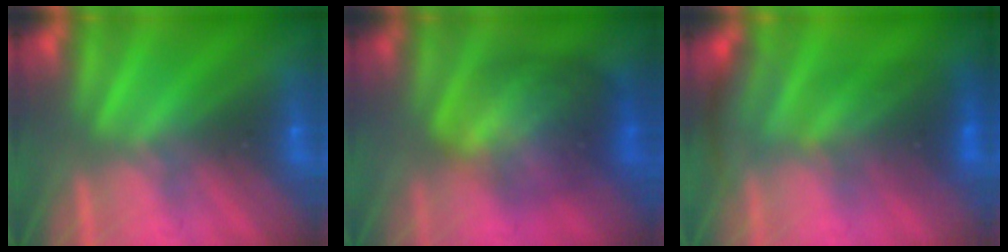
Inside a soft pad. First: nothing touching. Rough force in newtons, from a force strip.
{"total": 8.4}
{"total": 2.8}